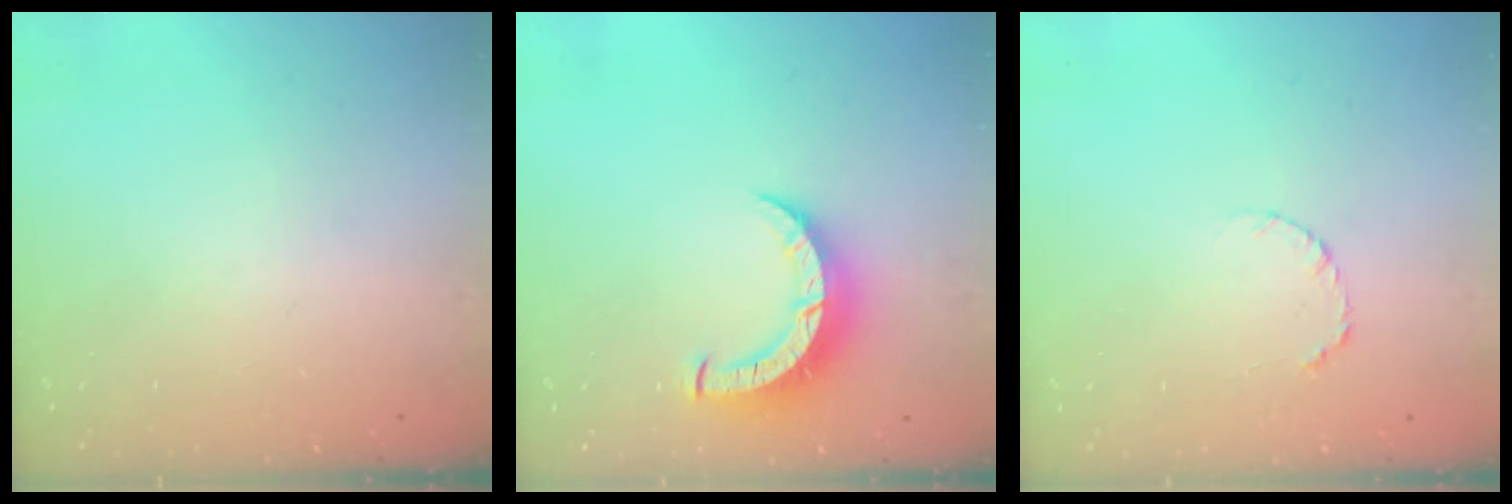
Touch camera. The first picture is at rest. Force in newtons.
{"total": 8.7, "press": 8.7, "slide": 0.9}
{"total": 3.9, "press": 3.8, "slide": 0.5}